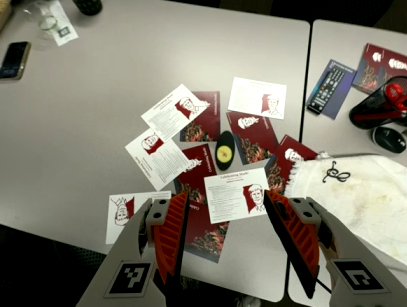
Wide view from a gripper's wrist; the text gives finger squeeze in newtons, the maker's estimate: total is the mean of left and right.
{"total": 0.0}